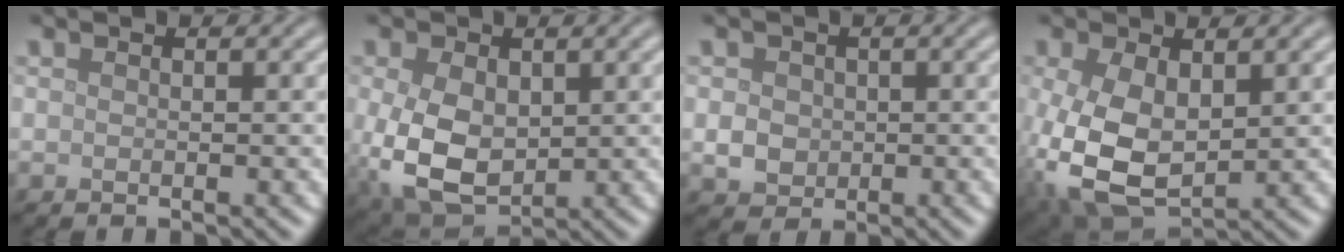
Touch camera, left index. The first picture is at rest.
{"total": 7.5, "force": [-0.3, 5.0, 5.5], "torque": [-0.138, -0.018, 0.006]}
{"total": 2.2, "force": [0.0, 2.0, 1.0], "torque": [-0.015, -0.003, -0.001]}
{"total": 8.4, "force": [-0.9, 5.1, 6.7], "torque": [-0.170, -0.017, -0.010]}